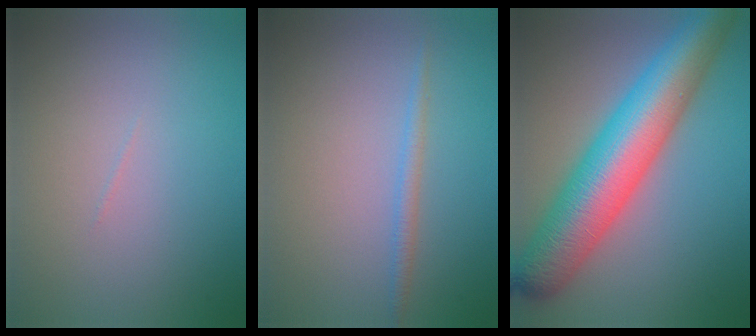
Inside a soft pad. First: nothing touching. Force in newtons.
{"total": 1.3, "press": 1.3, "slide": 0.1}
{"total": 11.2, "press": 11.2, "slide": 0.3}